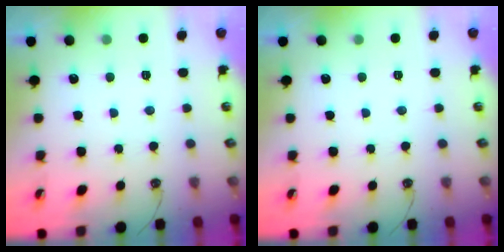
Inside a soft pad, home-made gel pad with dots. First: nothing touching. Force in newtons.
{"total": 0.0}